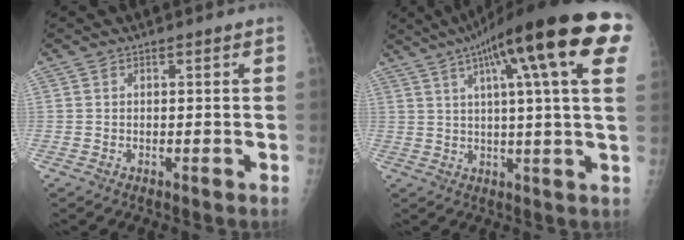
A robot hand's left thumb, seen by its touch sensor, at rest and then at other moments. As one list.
[{"total": 23.5, "force": [10.6, 3.8, 20.6], "torque": [-0.294, 0.013, 0.138]}]